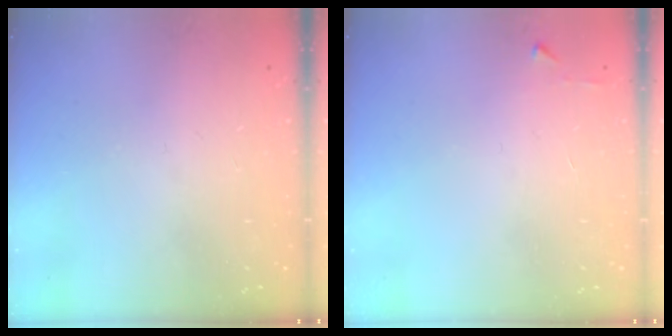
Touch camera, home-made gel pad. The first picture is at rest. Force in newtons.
{"total": 2.4, "press": 2.4, "slide": 0.3}